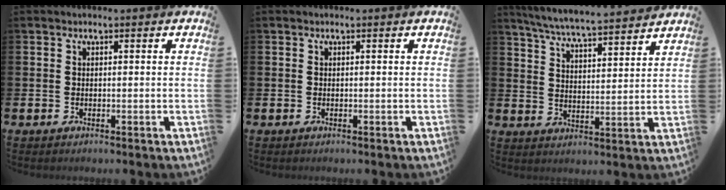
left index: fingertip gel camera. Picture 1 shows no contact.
{"total": 0.0}
{"total": 6.4, "force": [6.2, -0.1, 1.6], "torque": [-0.057, -0.043, 0.109]}